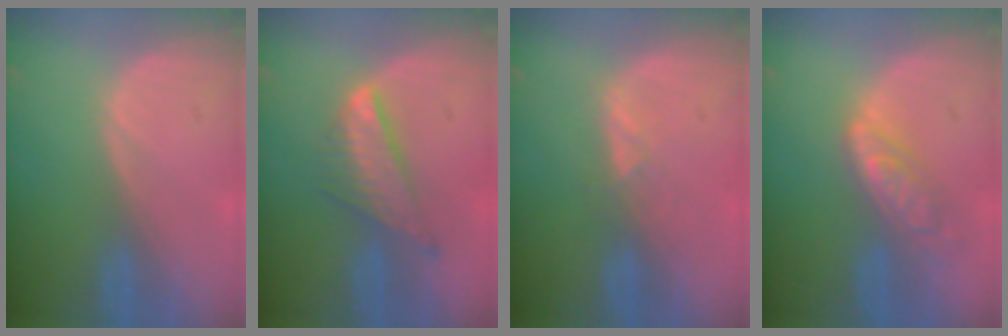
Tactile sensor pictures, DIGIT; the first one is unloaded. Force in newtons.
{"total": 7.6, "press": 6.6, "slide": 3.7}
{"total": 2.0, "press": 2.0, "slide": 0.3}
{"total": 6.4, "press": 5.6, "slide": 3.1}